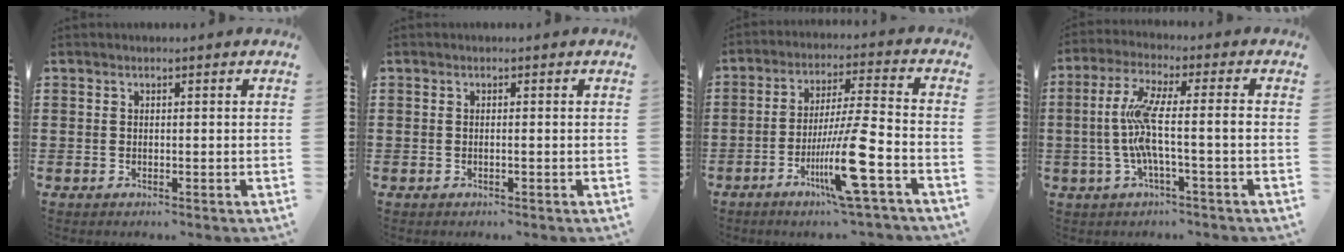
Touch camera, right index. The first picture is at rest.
{"total": 0.6, "force": [-0.2, -0.2, 0.5], "torque": [-0.007, -0.004, -0.004]}
{"total": 12.9, "force": [-6.1, 0.9, 11.3], "torque": [-0.221, -0.006, -0.112]}
{"total": 8.5, "force": [-1.2, 1.0, 8.4], "torque": [-0.182, -0.014, -0.034]}